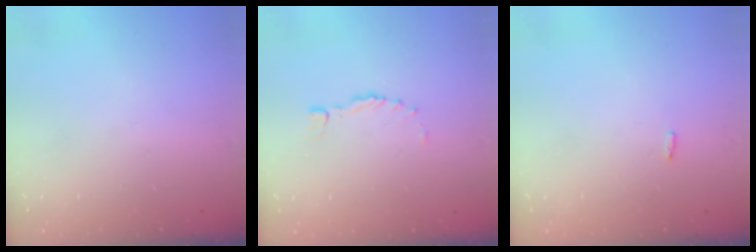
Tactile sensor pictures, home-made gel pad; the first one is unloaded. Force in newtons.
{"total": 0.0}
{"total": 2.9, "press": 2.9, "slide": 0.2}